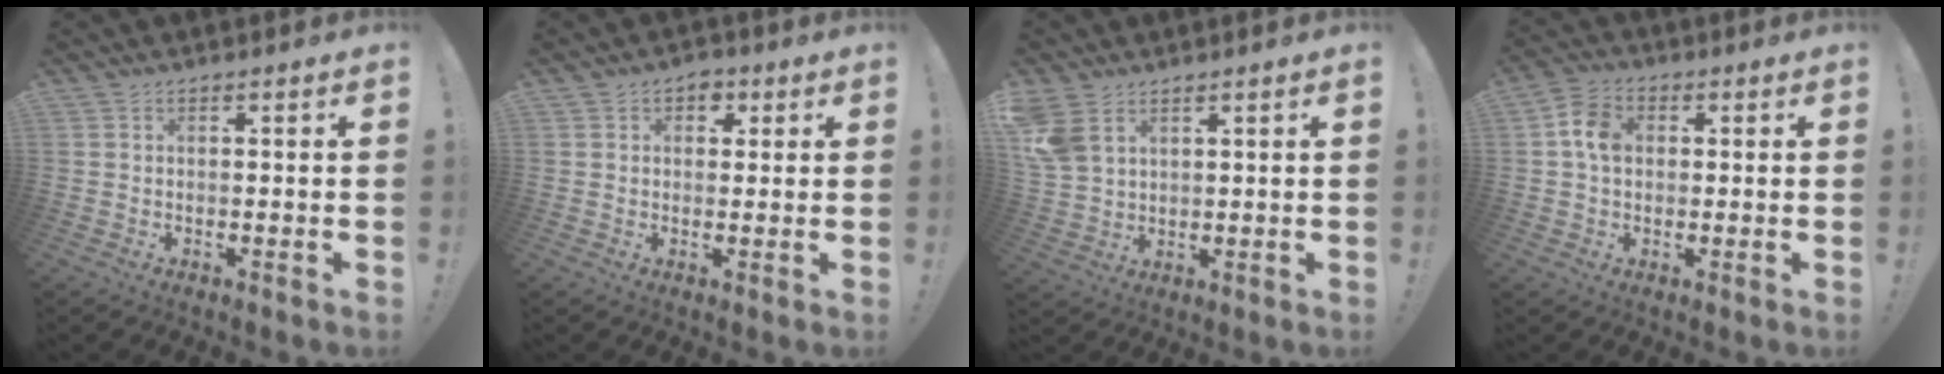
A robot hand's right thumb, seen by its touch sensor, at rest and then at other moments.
{"total": 4.2, "force": [1.5, 3.6, 1.6], "torque": [-0.012, -0.001, 0.023]}
{"total": 7.7, "force": [4.0, 5.1, 4.1], "torque": [-0.088, -0.011, 0.082]}
{"total": 8.1, "force": [0.8, 6.1, 5.3], "torque": [-0.085, 0.015, 0.018]}